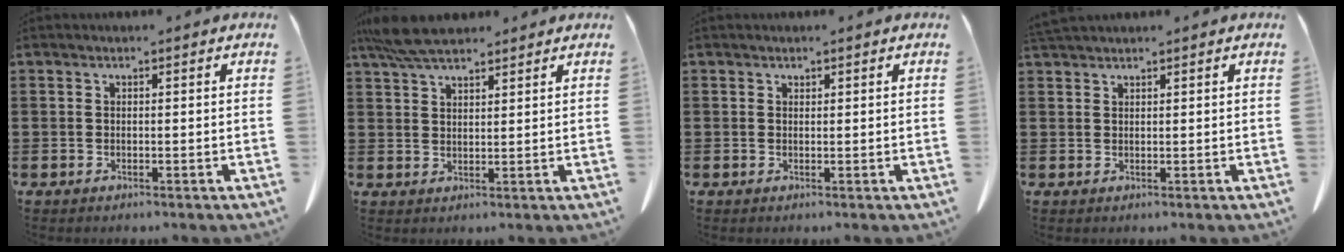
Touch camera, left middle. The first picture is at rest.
{"total": 6.2, "force": [5.2, 1.5, 3.1], "torque": [-0.073, -0.006, 0.099]}
{"total": 0.5, "force": [0.5, 0.3, 0.0], "torque": [-0.001, 0.000, 0.010]}
{"total": 1.5, "force": [1.4, 0.1, 0.3], "torque": [-0.010, 0.000, 0.029]}